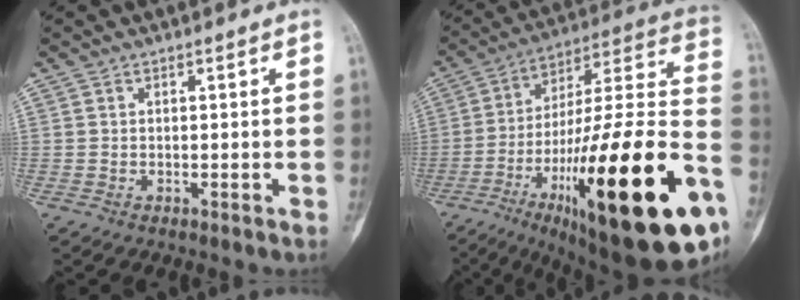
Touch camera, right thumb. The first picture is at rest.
{"total": 38.3, "force": [-14.6, 9.5, 34.1], "torque": [-0.458, 0.051, -0.224]}